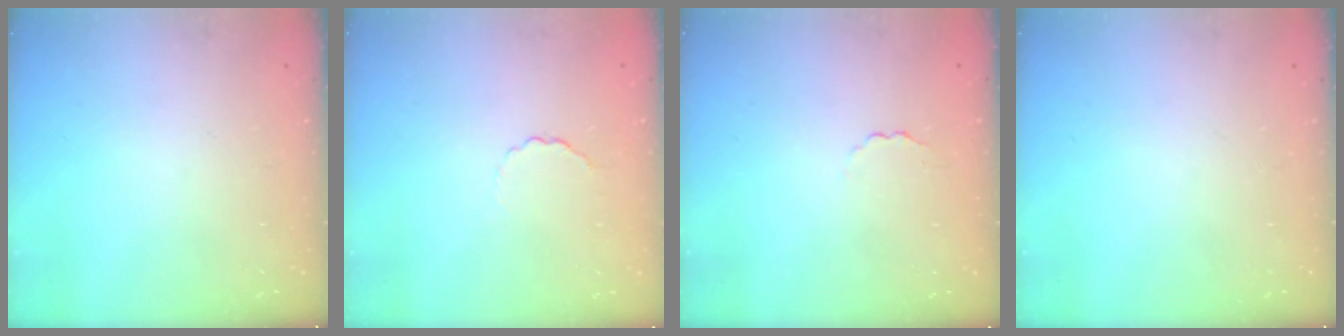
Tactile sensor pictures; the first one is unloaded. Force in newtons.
{"total": 2.6, "press": 2.4, "slide": 0.9}
{"total": 1.7, "press": 1.6, "slide": 0.5}
{"total": 0.0}